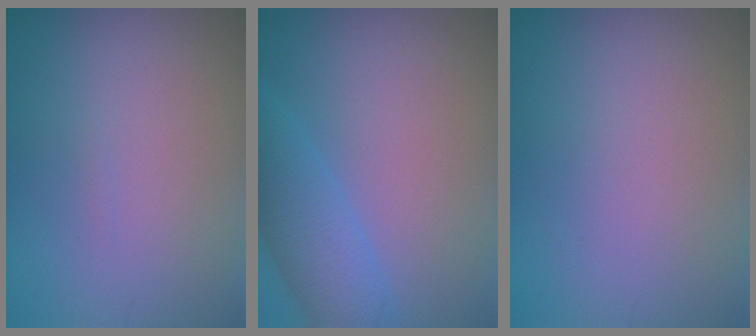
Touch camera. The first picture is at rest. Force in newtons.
{"total": 3.6, "press": 3.6, "slide": 0.1}
{"total": 0.0}